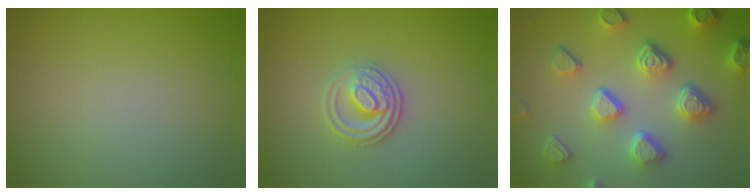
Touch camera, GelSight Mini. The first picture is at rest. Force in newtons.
{"total": 2.7, "press": 2.5, "slide": 0.9}
{"total": 6.7, "press": 5.3, "slide": 4.2}